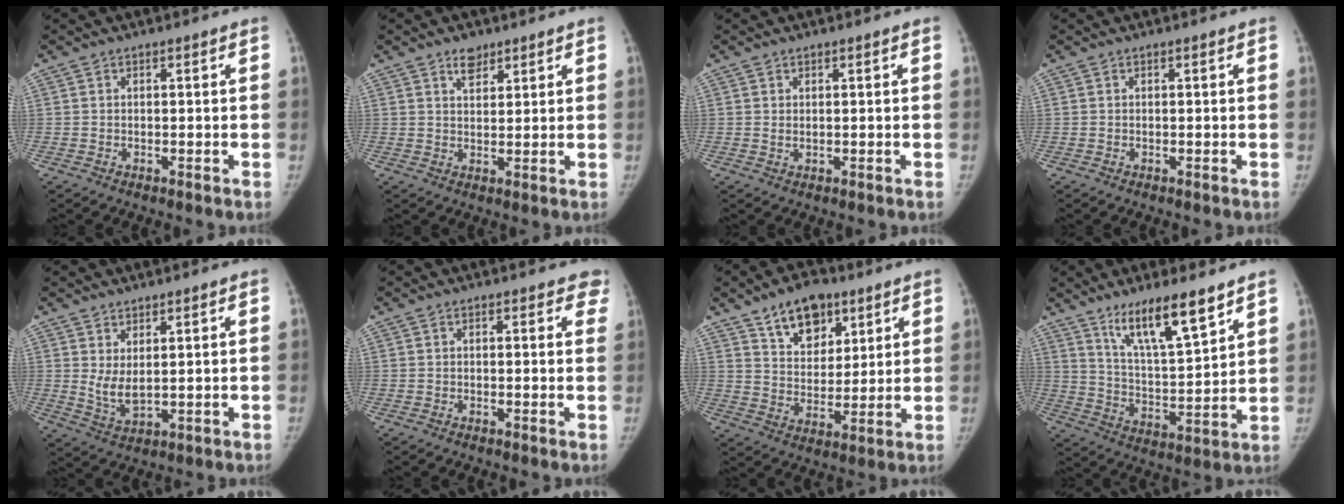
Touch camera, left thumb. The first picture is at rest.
{"total": 3.5, "force": [2.5, 2.0, 1.4], "torque": [-0.001, -0.018, 0.044]}
{"total": 0.7, "force": [0.4, 0.5, 0.4], "torque": [-0.001, -0.004, 0.007]}
{"total": 0.0}
{"total": 4.6, "force": [1.4, 2.0, 3.9], "torque": [-0.069, -0.021, 0.038]}
{"total": 2.7, "force": [2.2, 1.5, 0.6], "torque": [0.026, -0.007, 0.006]}
{"total": 11.8, "force": [7.2, 7.2, 6.0], "torque": [-0.057, -0.039, 0.124]}
{"total": 13.7, "force": [9.5, 2.8, 9.5], "torque": [-0.149, -0.062, 0.176]}